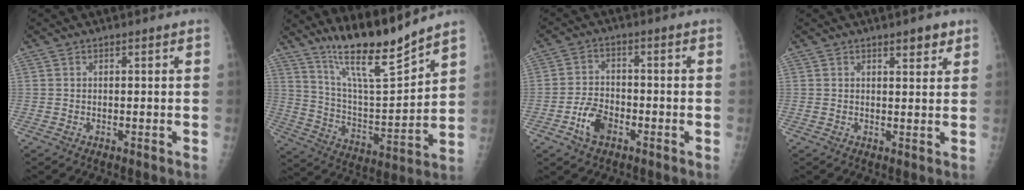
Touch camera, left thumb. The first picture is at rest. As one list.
[{"total": 15.2, "force": [12.9, 1.1, 8.0], "torque": [-0.121, -0.087, 0.240]}, {"total": 6.0, "force": [-3.1, 3.7, 3.5], "torque": [-0.057, 0.018, -0.056]}, {"total": 3.1, "force": [2.3, 1.0, 1.8], "torque": [-0.009, -0.010, 0.030]}]